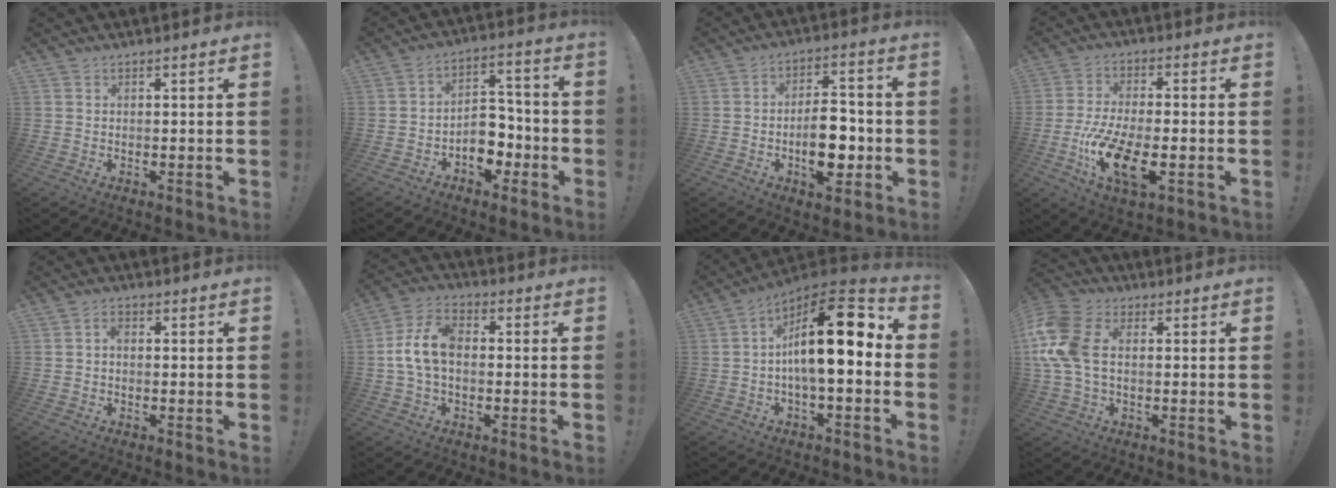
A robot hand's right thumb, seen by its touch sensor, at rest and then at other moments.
{"total": 10.3, "force": [-4.1, 7.5, 5.7], "torque": [-0.067, 0.030, -0.065]}
{"total": 12.6, "force": [-3.2, 7.2, 9.8], "torque": [-0.155, 0.016, -0.056]}
{"total": 14.3, "force": [-4.8, 5.4, 12.3], "torque": [-0.249, 0.000, -0.080]}
{"total": 1.7, "force": [-0.4, 1.2, 1.2], "torque": [-0.027, 0.009, -0.008]}
{"total": 10.9, "force": [-0.3, 6.9, 8.5], "torque": [-0.167, 0.010, -0.001]}
{"total": 18.2, "force": [2.0, 6.1, 17.1], "torque": [-0.263, -0.009, 0.029]}
{"total": 14.0, "force": [1.2, 9.1, 10.6], "torque": [-0.235, 0.003, 0.023]}